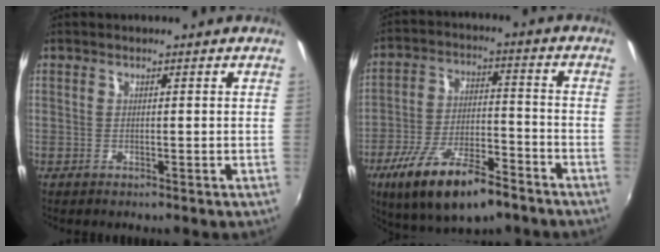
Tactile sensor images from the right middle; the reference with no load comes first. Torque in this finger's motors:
{"motor_torque": [1.33, -0.81, 0.85, 0.21]}